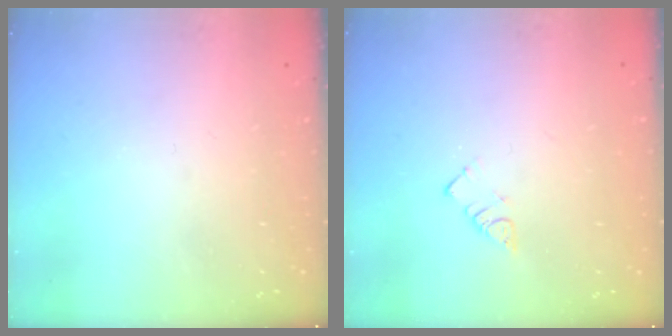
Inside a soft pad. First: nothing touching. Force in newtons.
{"total": 2.8, "press": 2.8, "slide": 0.2}